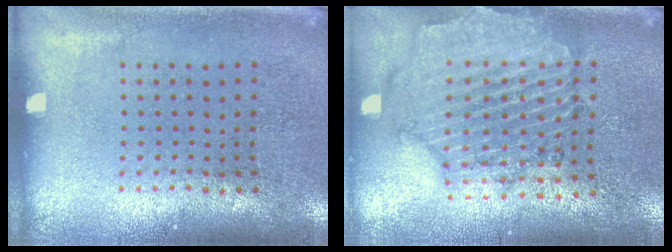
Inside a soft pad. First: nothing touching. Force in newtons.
{"total": 1.2, "press": 1.1, "slide": 0.3}